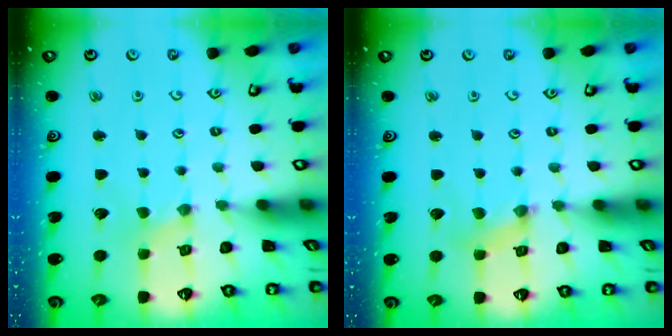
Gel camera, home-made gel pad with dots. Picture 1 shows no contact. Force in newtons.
{"total": 1.3, "press": 1.3, "slide": 0.3}